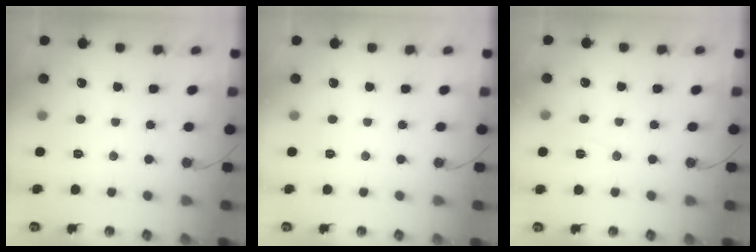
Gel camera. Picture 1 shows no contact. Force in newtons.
{"total": 0.0}
{"total": 5.9, "press": 3.7, "slide": 4.5}